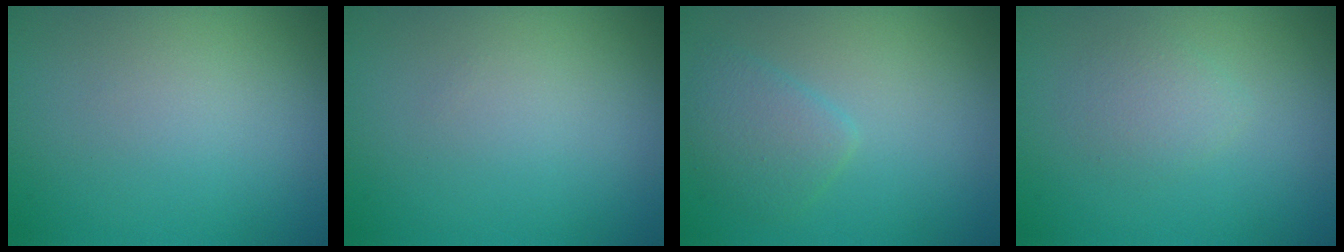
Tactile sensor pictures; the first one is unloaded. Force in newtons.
{"total": 0.0}
{"total": 2.4, "press": 2.4, "slide": 0.1}
{"total": 1.4, "press": 1.4, "slide": 0.0}